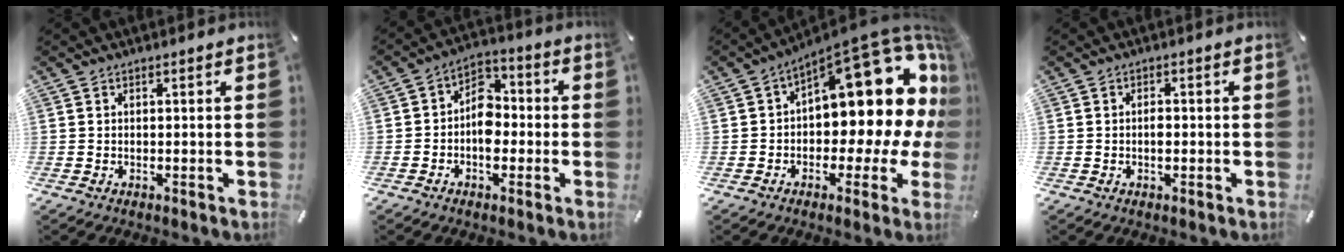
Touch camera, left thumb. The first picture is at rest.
{"total": 7.9, "force": [-2.0, 5.9, 4.9], "torque": [-0.068, 0.018, -0.039]}
{"total": 18.7, "force": [7.1, 9.1, 14.8], "torque": [-0.175, -0.075, 0.119]}
{"total": 1.7, "force": [-0.4, 0.9, 1.4], "torque": [-0.029, 0.001, -0.007]}